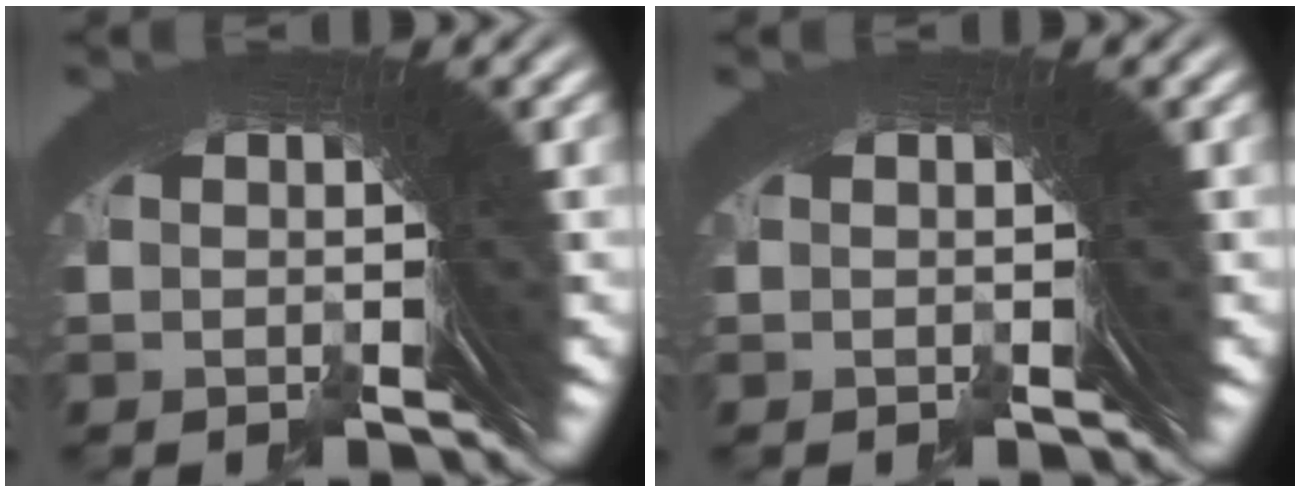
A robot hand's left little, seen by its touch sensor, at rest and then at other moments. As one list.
[{"total": 0.0}]